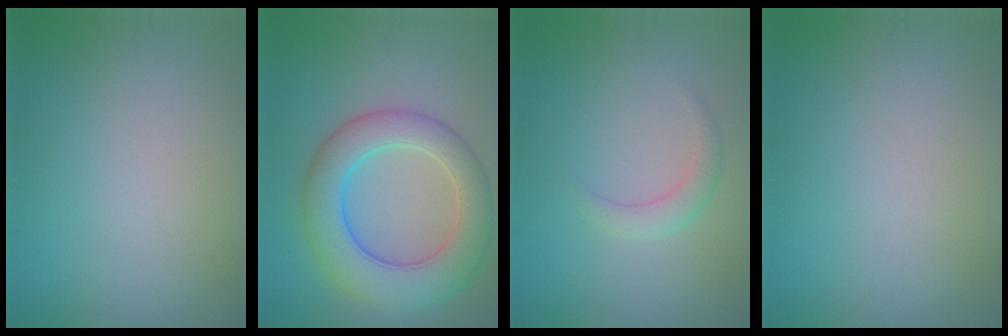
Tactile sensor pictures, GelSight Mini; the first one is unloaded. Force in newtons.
{"total": 8.2, "press": 8.2, "slide": 0.2}
{"total": 1.8, "press": 1.8, "slide": 0.0}
{"total": 0.0}